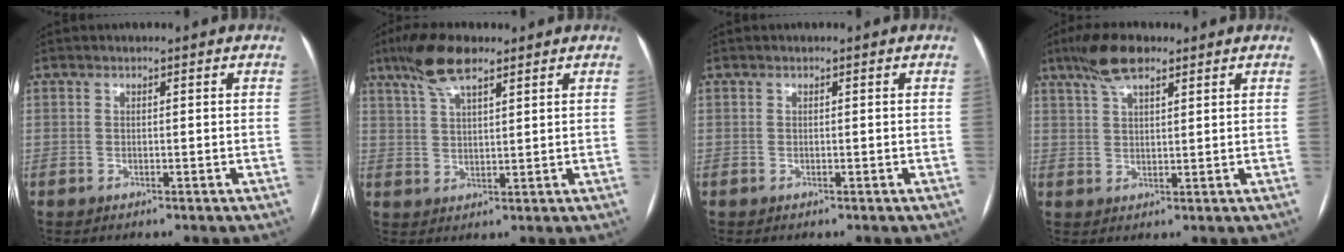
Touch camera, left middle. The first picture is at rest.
{"total": 7.6, "force": [5.4, 1.6, 5.1], "torque": [-0.109, 0.015, 0.102]}
{"total": 0.0}
{"total": 6.6, "force": [4.7, 1.7, 4.4], "torque": [-0.094, 0.015, 0.087]}